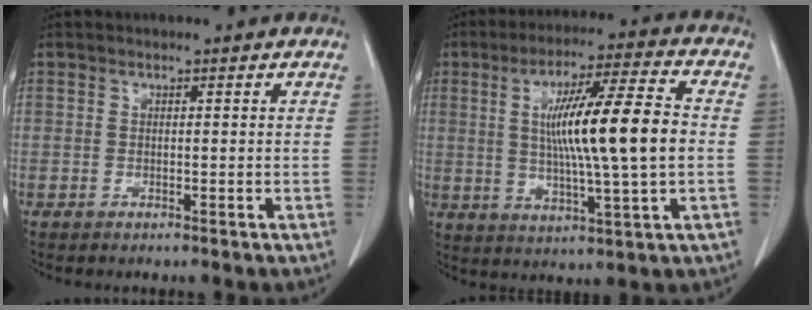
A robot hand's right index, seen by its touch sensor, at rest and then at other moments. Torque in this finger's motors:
{"motor_torque": [1.50, -0.10, 0.85, 0.21]}